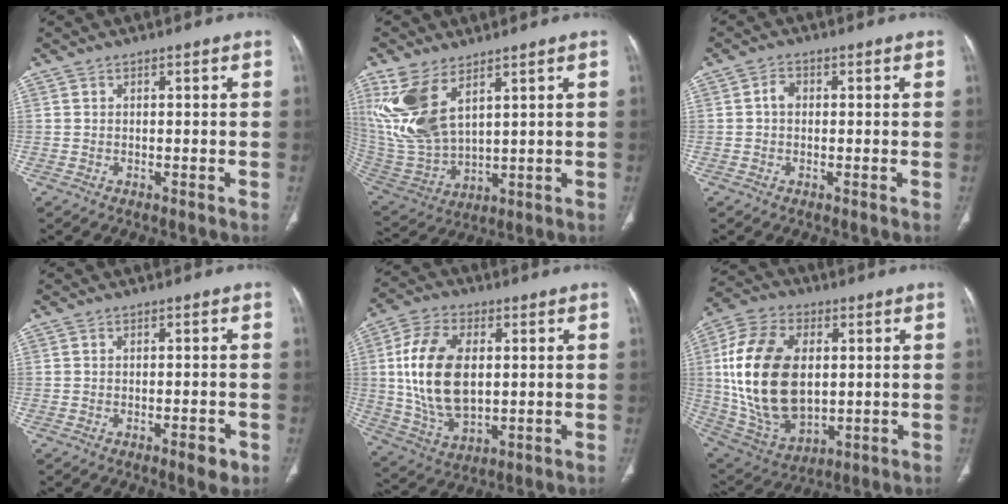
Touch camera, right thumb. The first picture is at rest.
{"total": 14.6, "force": [7.2, 7.3, 10.4], "torque": [-0.218, -0.030, 0.169]}
{"total": 2.0, "force": [0.0, 1.5, 1.3], "torque": [-0.018, 0.008, -0.003]}
{"total": 3.2, "force": [-1.6, 1.0, 2.5], "torque": [-0.027, 0.001, -0.020]}
{"total": 16.9, "force": [1.9, 9.9, 13.6], "torque": [-0.256, -0.007, 0.040]}
{"total": 23.3, "force": [2.2, 14.5, 18.0], "torque": [-0.341, -0.011, 0.053]}